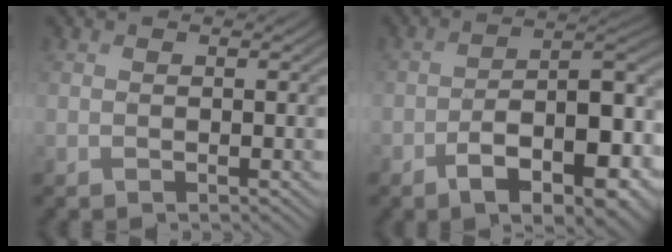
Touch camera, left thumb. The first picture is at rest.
{"total": 11.8, "force": [-5.7, 5.3, 8.9], "torque": [-0.138, -0.010, -0.088]}